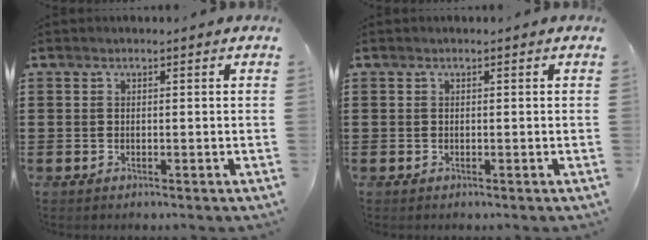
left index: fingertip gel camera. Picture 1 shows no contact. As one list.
[{"total": 0.0}]